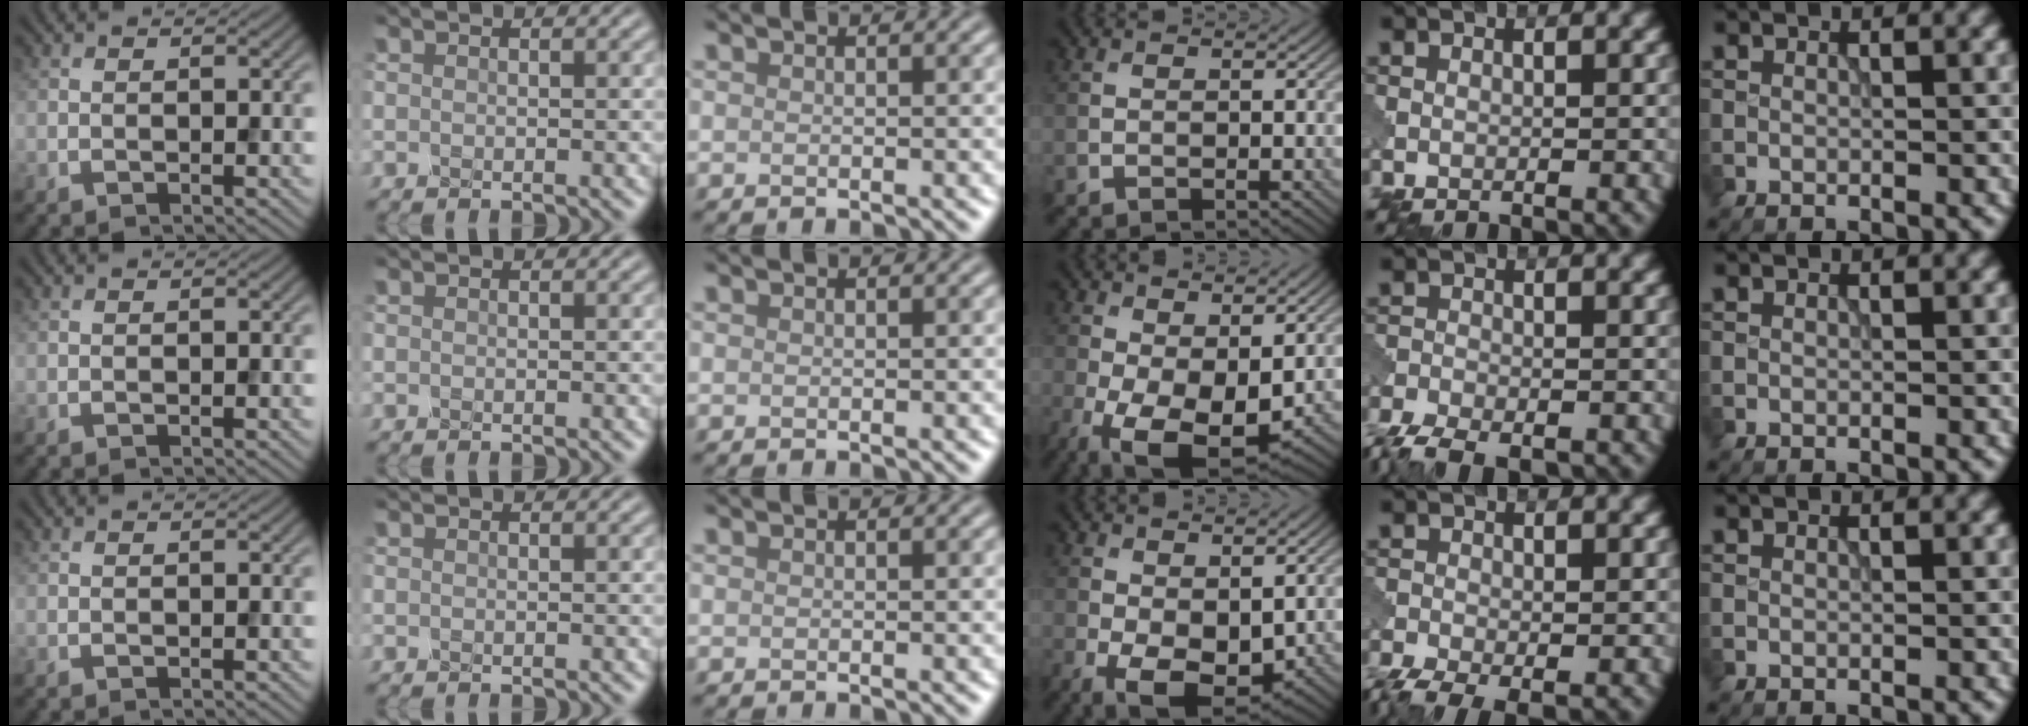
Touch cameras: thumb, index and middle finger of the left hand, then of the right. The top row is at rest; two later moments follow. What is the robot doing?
{"motion": "squeeze", "object": "foam earplug"}